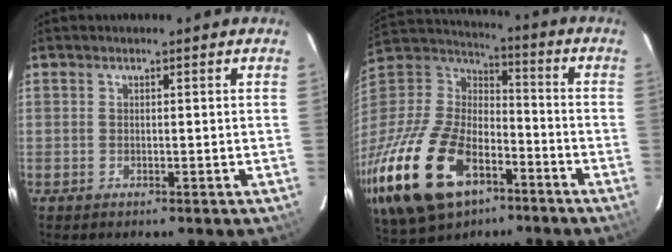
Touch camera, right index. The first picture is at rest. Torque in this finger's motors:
{"motor_torque": [1.21, -0.93, 1.06, 0.21]}